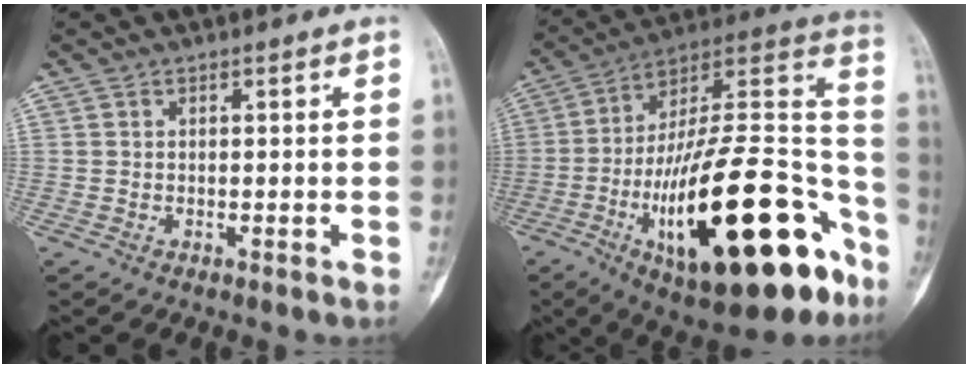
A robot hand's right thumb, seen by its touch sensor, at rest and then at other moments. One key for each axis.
{"total": 34.8, "fx": -13.9, "fy": 12.6, "fz": 29.3, "tx": -0.396, "ty": 0.062, "tz": -0.211}